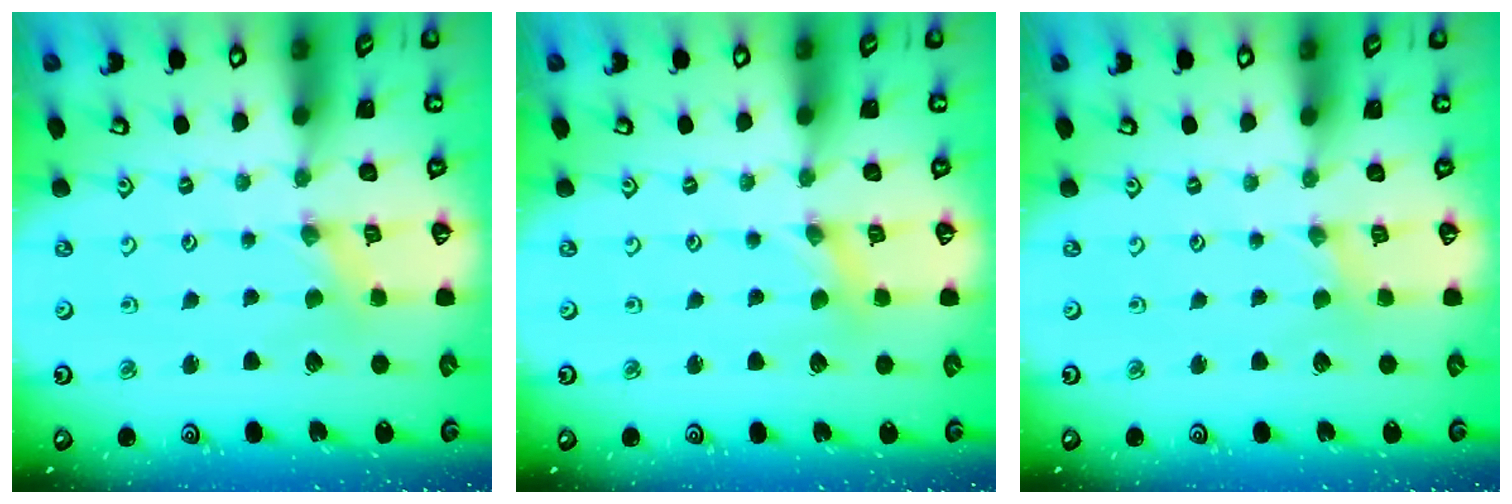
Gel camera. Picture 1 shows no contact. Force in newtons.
{"total": 1.1, "press": 1.1, "slide": 0.2}
{"total": 0.7, "press": 0.7, "slide": 0.1}